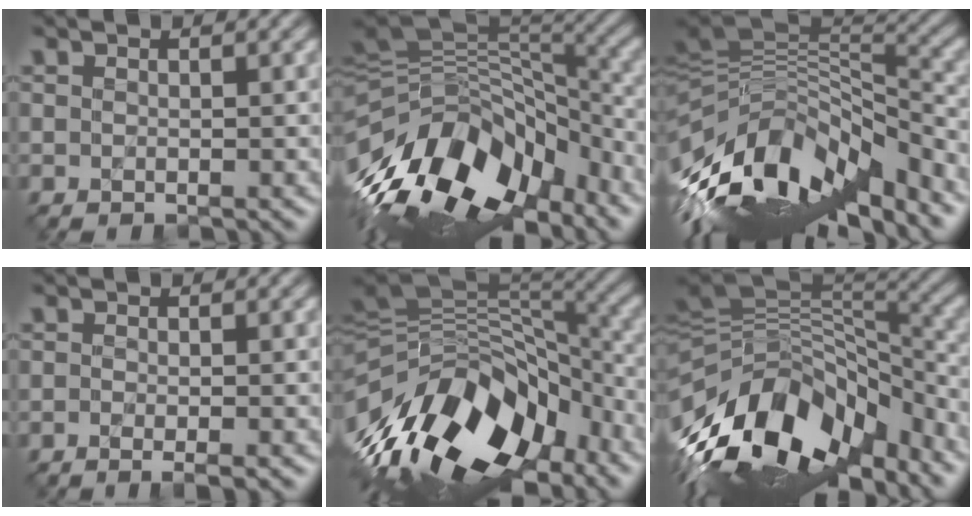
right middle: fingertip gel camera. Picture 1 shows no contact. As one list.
[{"total": 13.3, "force": [-6.1, 7.5, 9.2], "torque": [-0.193, 0.009, -0.103]}, {"total": 12.2, "force": [-6.0, 5.9, 8.9], "torque": [-0.195, 0.016, -0.106]}, {"total": 1.7, "force": [-0.9, 0.4, 1.4], "torque": [-0.027, -0.005, -0.011]}, {"total": 12.9, "force": [-6.6, 6.6, 8.9], "torque": [-0.182, 0.028, -0.117]}, {"total": 12.3, "force": [-6.4, 6.9, 8.0], "torque": [-0.171, 0.019, -0.106]}]